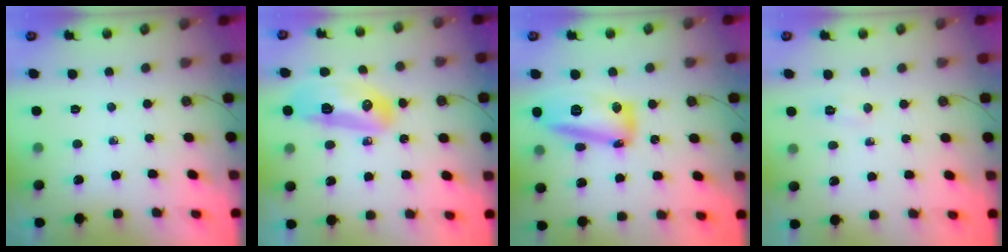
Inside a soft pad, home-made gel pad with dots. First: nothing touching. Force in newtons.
{"total": 13.5, "press": 13.3, "slide": 2.4}
{"total": 22.0, "press": 19.3, "slide": 10.7}
{"total": 4.8, "press": 4.8, "slide": 0.7}